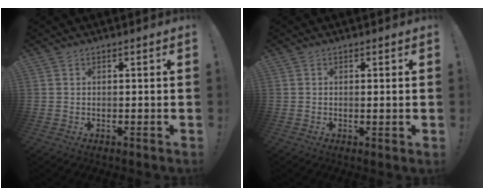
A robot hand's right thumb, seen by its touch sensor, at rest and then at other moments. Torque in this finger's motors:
{"motor_torque": [0.04, 0.07, -0.39, 0.01, 0.00]}